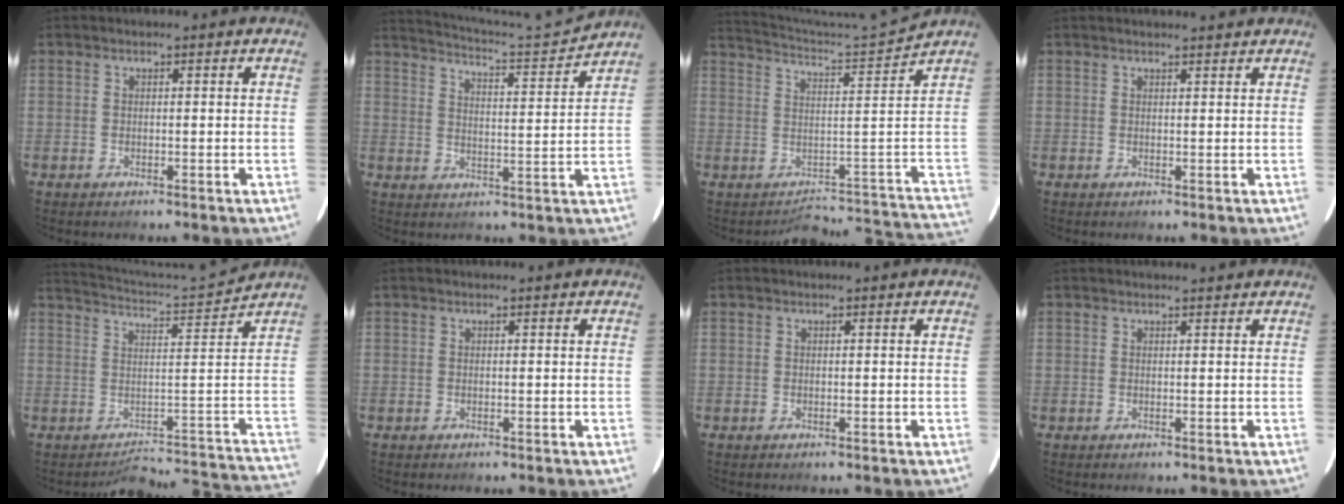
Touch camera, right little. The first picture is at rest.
{"total": 11.0, "force": [10.6, -2.4, 1.3], "torque": [-0.037, -0.033, 0.160]}
{"total": 8.3, "force": [-3.8, -3.4, 6.6], "torque": [-0.078, 0.061, -0.031]}
{"total": 3.9, "force": [3.8, 0.2, 0.9], "torque": [-0.015, 0.017, 0.045]}
{"total": 9.1, "force": [-4.9, -3.3, 7.0], "torque": [-0.082, 0.079, -0.053]}
{"total": 0.0}
{"total": 0.0}
{"total": 2.1, "force": [2.0, 0.1, 0.4], "torque": [-0.009, 0.012, 0.025]}